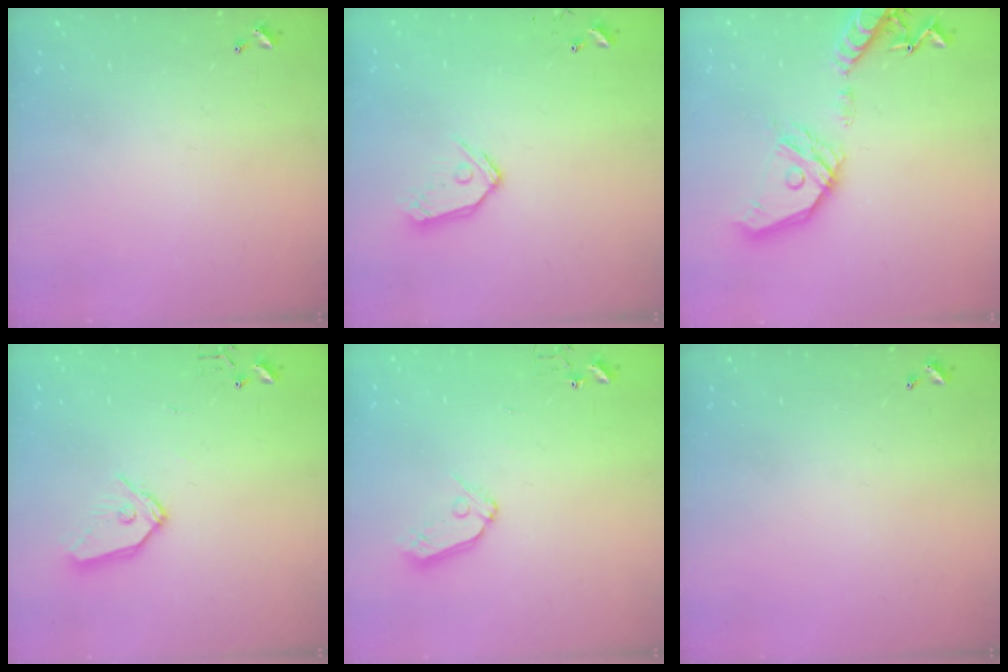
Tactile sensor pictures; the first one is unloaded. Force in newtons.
{"total": 10.1, "press": 10.1, "slide": 1.2}
{"total": 20.0, "press": 19.7, "slide": 3.5}
{"total": 9.9, "press": 9.8, "slide": 1.2}
{"total": 8.4, "press": 8.4, "slide": 0.8}
{"total": 0.0}